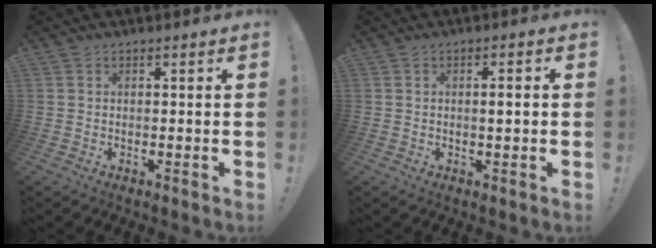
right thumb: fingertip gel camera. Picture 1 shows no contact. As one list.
[{"total": 2.2, "force": [0.1, 0.2, 2.2], "torque": [-0.030, -0.003, -0.004]}]